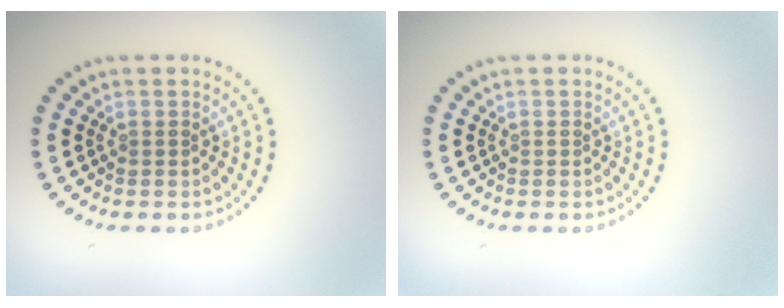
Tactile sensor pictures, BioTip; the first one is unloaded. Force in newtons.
{"total": 0.0}